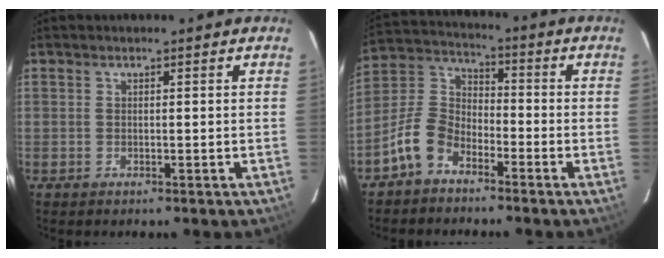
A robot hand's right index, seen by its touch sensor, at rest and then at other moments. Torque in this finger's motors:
{"motor_torque": [0.46, -0.45, -0.20, -0.15]}